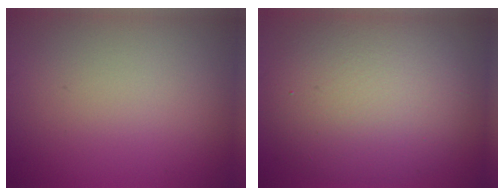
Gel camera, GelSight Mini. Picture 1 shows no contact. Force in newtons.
{"total": 8.8, "press": 8.8, "slide": 0.7}